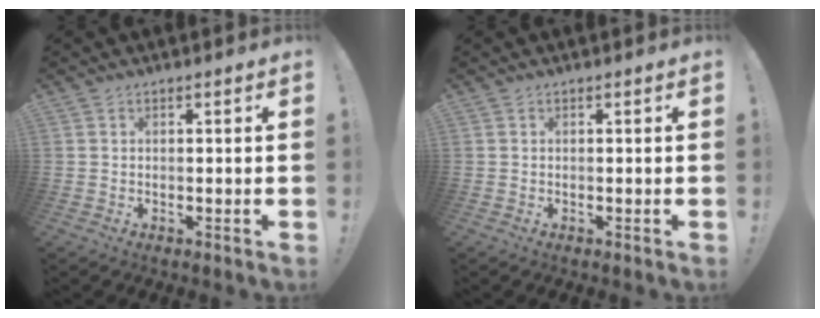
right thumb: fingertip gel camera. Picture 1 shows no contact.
{"total": 0.0}